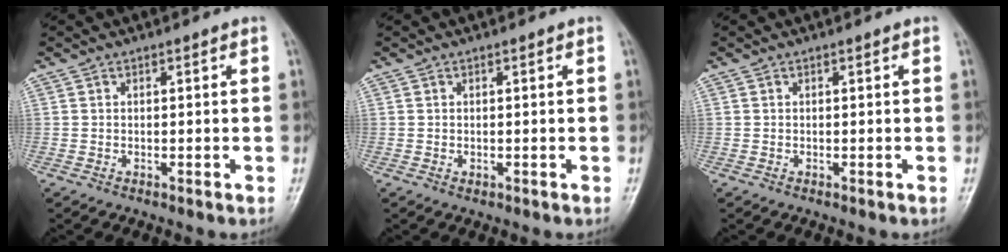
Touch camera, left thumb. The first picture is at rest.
{"total": 0.8, "force": [0.0, 0.4, 0.7], "torque": [-0.007, 0.003, 0.004]}
{"total": 0.0}